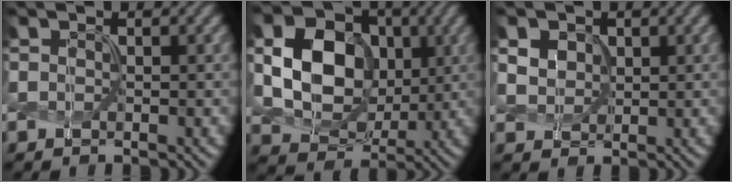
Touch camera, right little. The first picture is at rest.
{"total": 10.0, "force": [0.7, 7.9, 6.2], "torque": [-0.141, 0.000, 0.011]}
{"total": 2.5, "force": [0.8, 2.1, 0.9], "torque": [-0.041, 0.000, 0.023]}